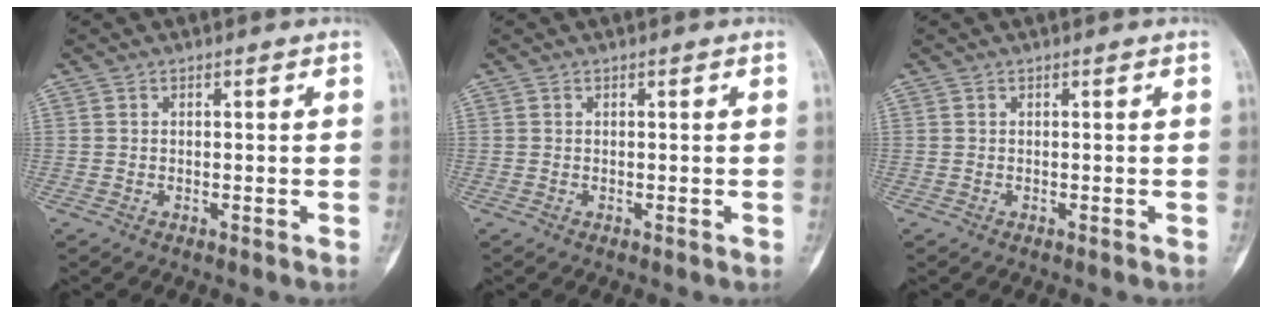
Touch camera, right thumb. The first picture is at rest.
{"total": 0.0}
{"total": 0.0}